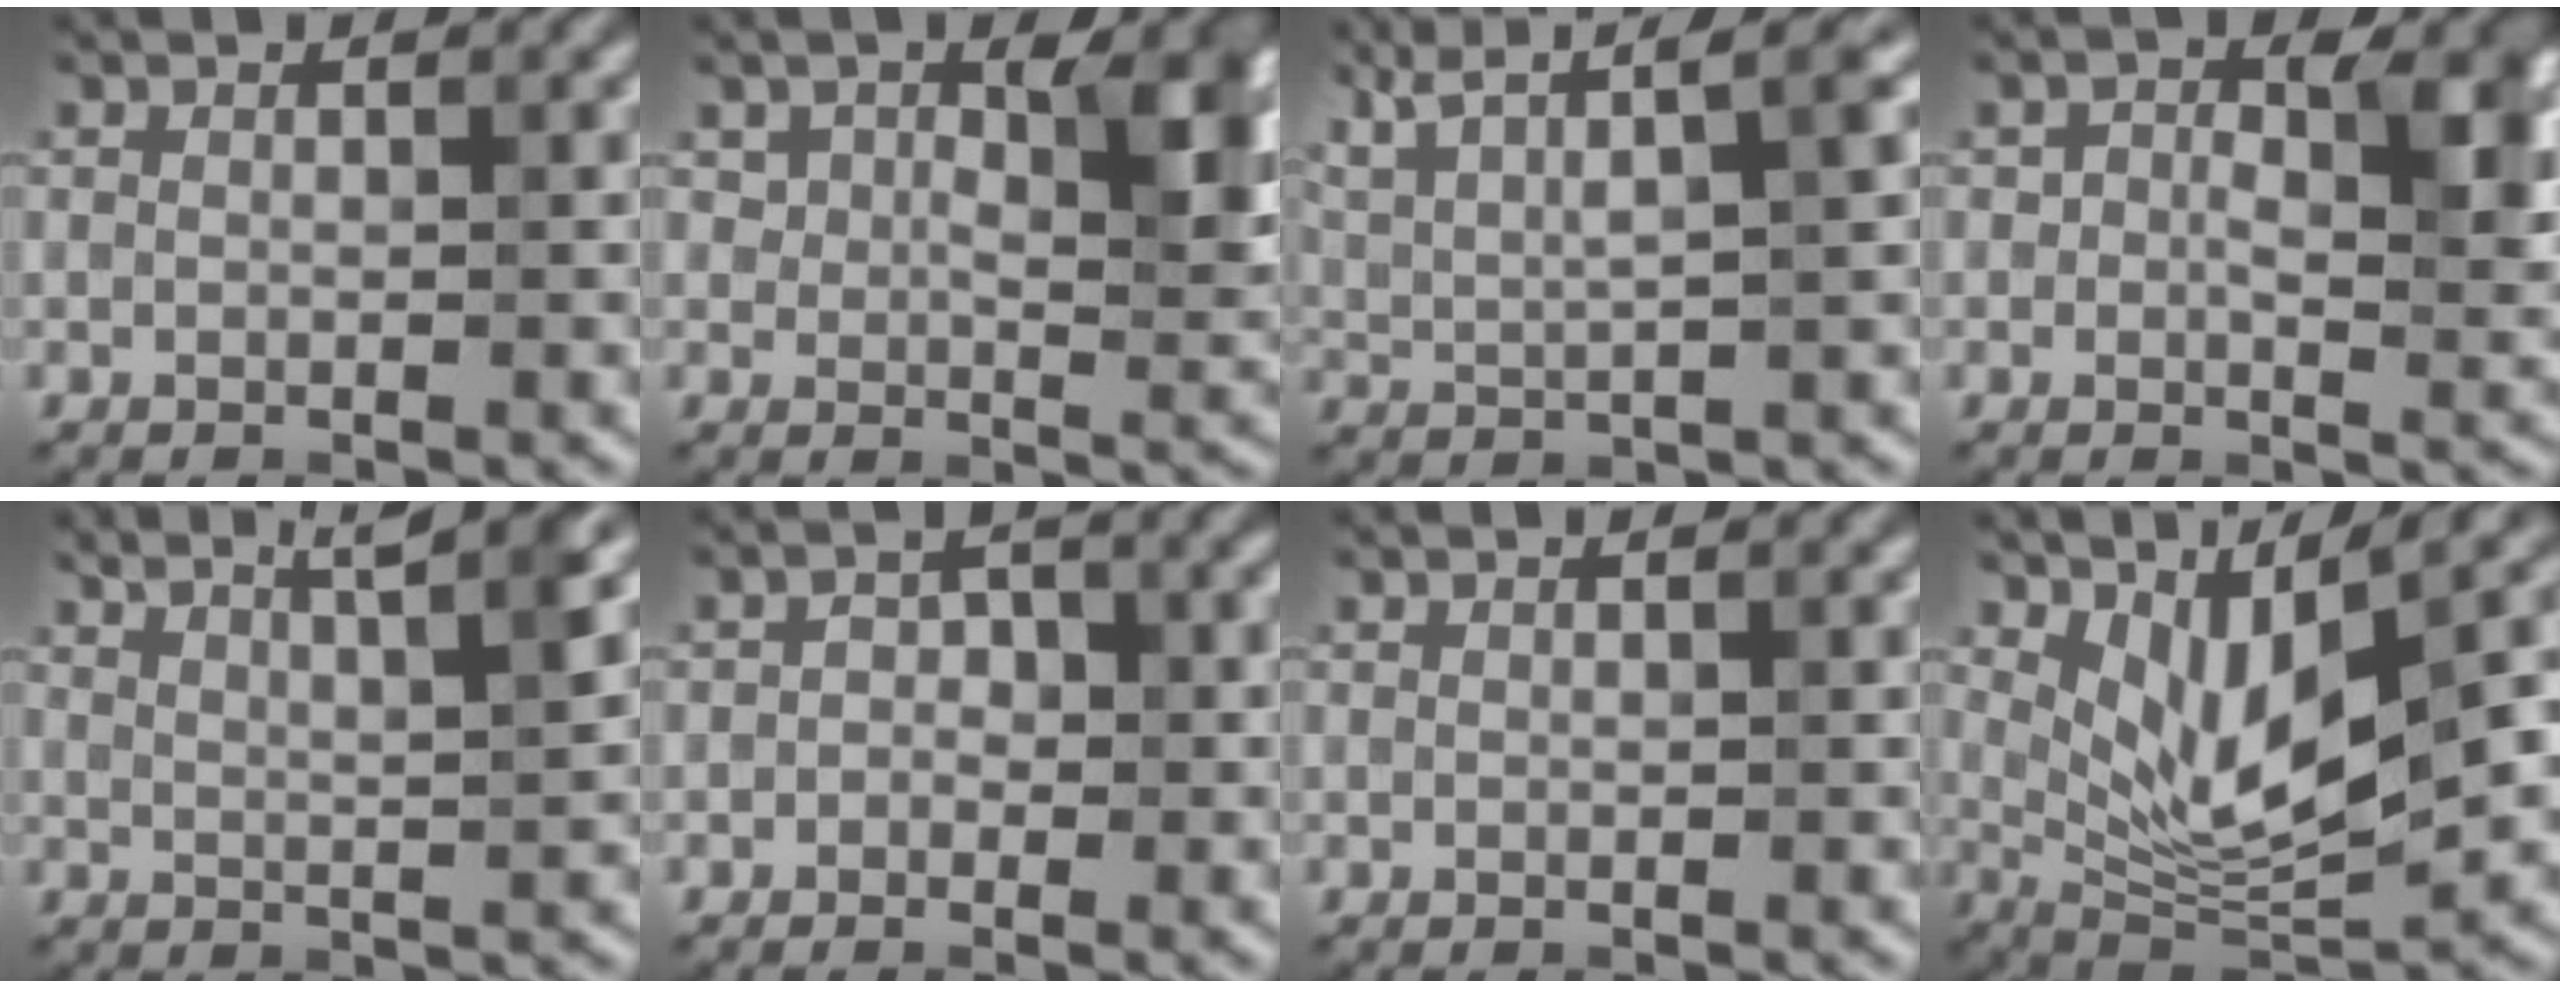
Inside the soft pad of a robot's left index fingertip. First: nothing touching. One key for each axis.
{"total": 7.2, "fx": 2.4, "fy": 4.2, "fz": 5.4, "tx": -0.071, "ty": -0.006, "tz": 0.038}
{"total": 9.4, "fx": 6.9, "fy": 2.3, "fz": 6.0, "tx": -0.112, "ty": 0.035, "tz": 0.088}
{"total": 6.4, "fx": 1.0, "fy": 3.7, "fz": 5.1, "tx": -0.051, "ty": 0.001, "tz": 0.008}
{"total": 6.9, "fx": 4.8, "fy": 1.7, "fz": 4.6, "tx": -0.045, "ty": 0.033, "tz": 0.039}
{"total": 1.6, "fx": -0.6, "fy": 1.2, "fz": 0.9, "tx": -0.005, "ty": 0.003, "tz": -0.015}
{"total": 0.0}
{"total": 10.9, "fx": 2.8, "fy": 4.1, "fz": 9.8, "tx": -0.166, "ty": 0.003, "tz": 0.053}